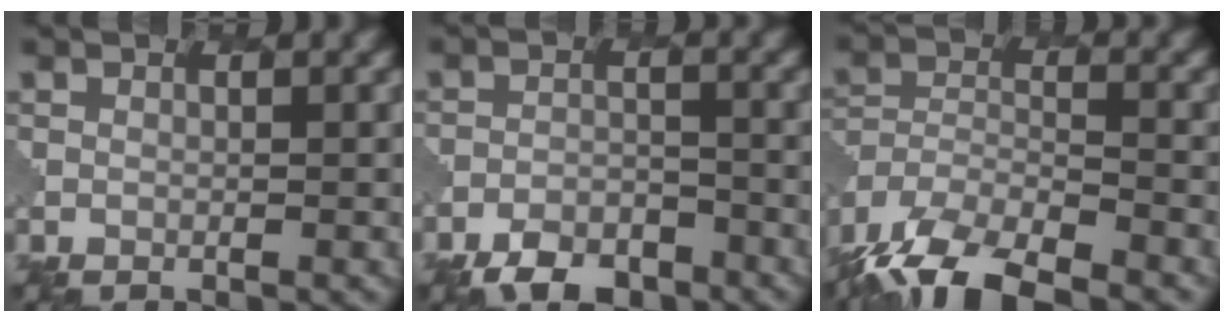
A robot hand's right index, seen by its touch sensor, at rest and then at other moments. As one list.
[{"total": 5.2, "force": [-4.3, 2.2, 2.0], "torque": [-0.027, -0.009, -0.078]}, {"total": 10.5, "force": [-8.5, 3.6, 5.0], "torque": [-0.097, -0.024, -0.144]}]